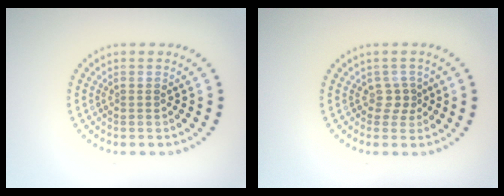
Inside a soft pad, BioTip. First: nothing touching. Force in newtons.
{"total": 1.3, "press": 0.9, "slide": 0.9}